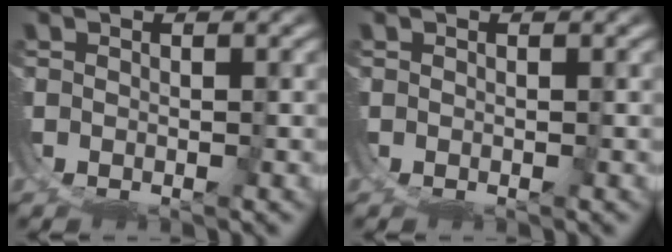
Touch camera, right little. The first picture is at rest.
{"total": 0.0}